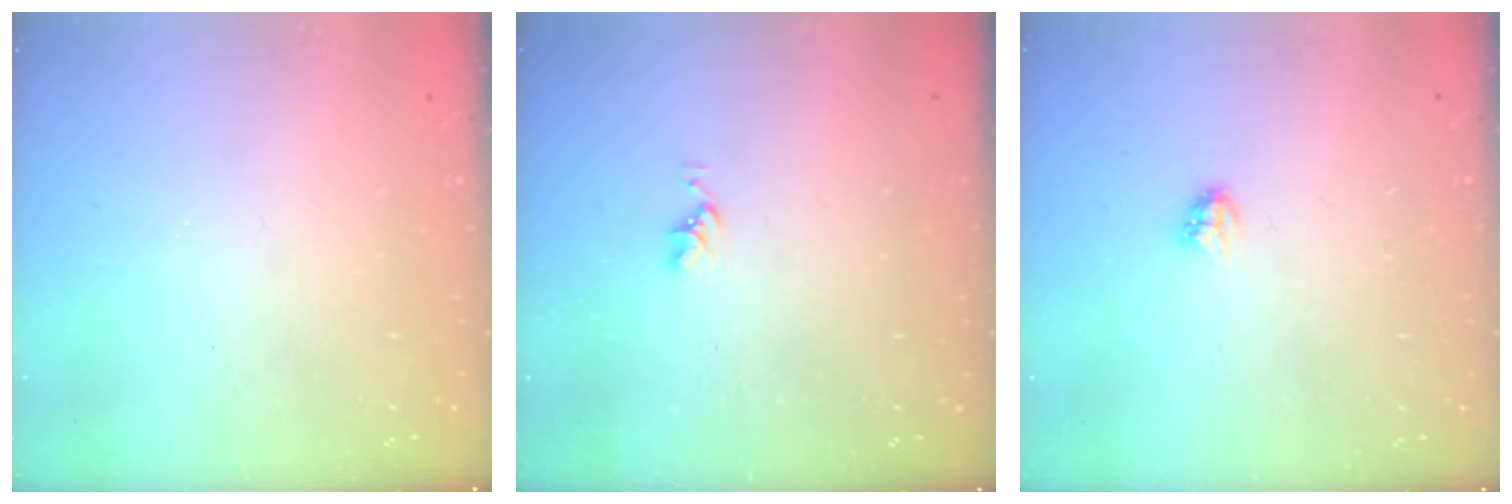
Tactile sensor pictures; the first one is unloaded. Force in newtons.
{"total": 2.1, "press": 2.0, "slide": 0.3}
{"total": 2.7, "press": 2.7, "slide": 0.3}